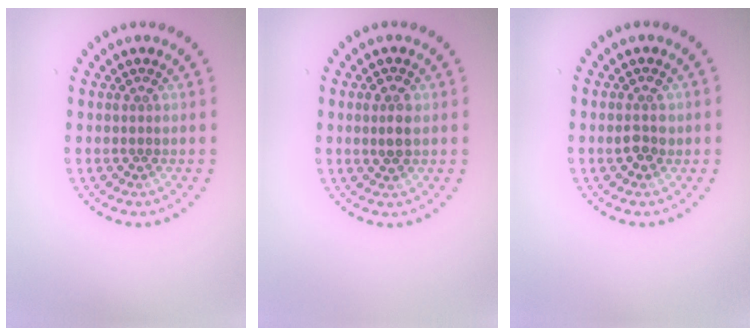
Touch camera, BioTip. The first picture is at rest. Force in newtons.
{"total": 1.8, "press": 1.8, "slide": 0.2}
{"total": 1.9, "press": 1.9, "slide": 0.0}